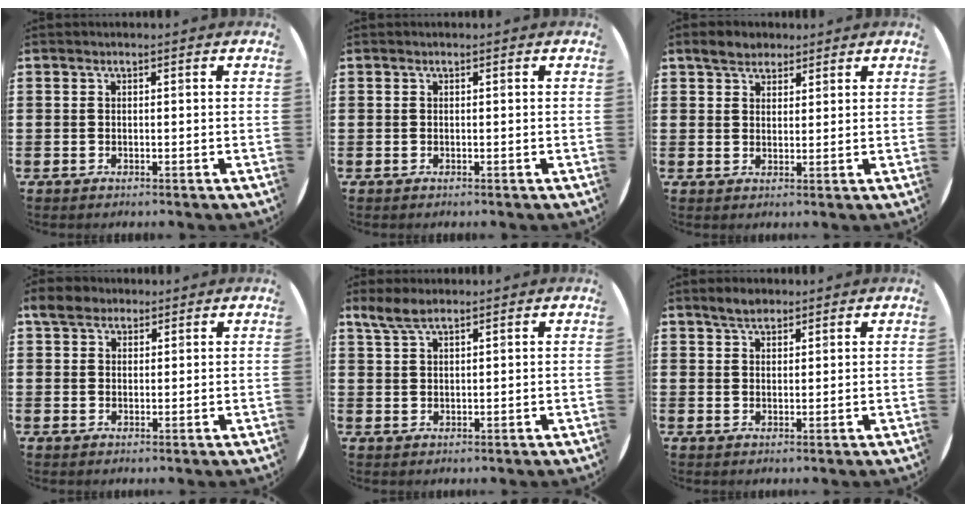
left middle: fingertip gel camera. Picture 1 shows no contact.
{"total": 0.0}
{"total": 3.2, "force": [2.7, 1.6, 0.7], "torque": [-0.011, 0.004, 0.051]}
{"total": 3.2, "force": [2.5, 1.8, 0.7], "torque": [-0.008, 0.004, 0.045]}
{"total": 3.8, "force": [2.9, 1.1, 2.2], "torque": [-0.049, 0.003, 0.054]}
{"total": 2.7, "force": [2.4, 1.1, 0.8], "torque": [-0.011, 0.001, 0.044]}